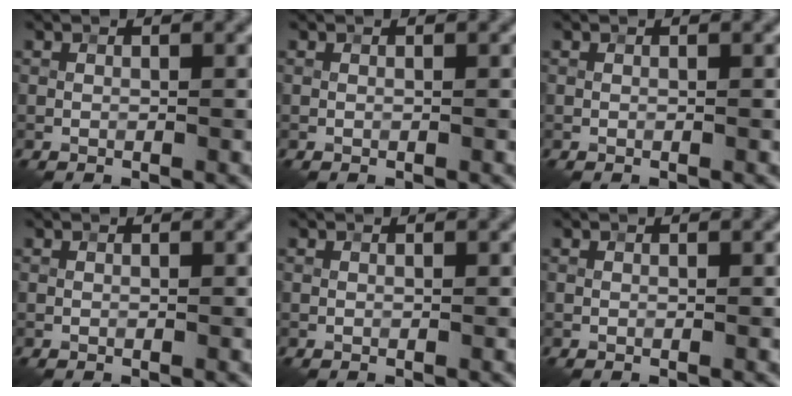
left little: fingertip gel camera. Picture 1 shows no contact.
{"total": 0.0}
{"total": 0.0}
{"total": 0.0}
{"total": 0.0}
{"total": 0.0}